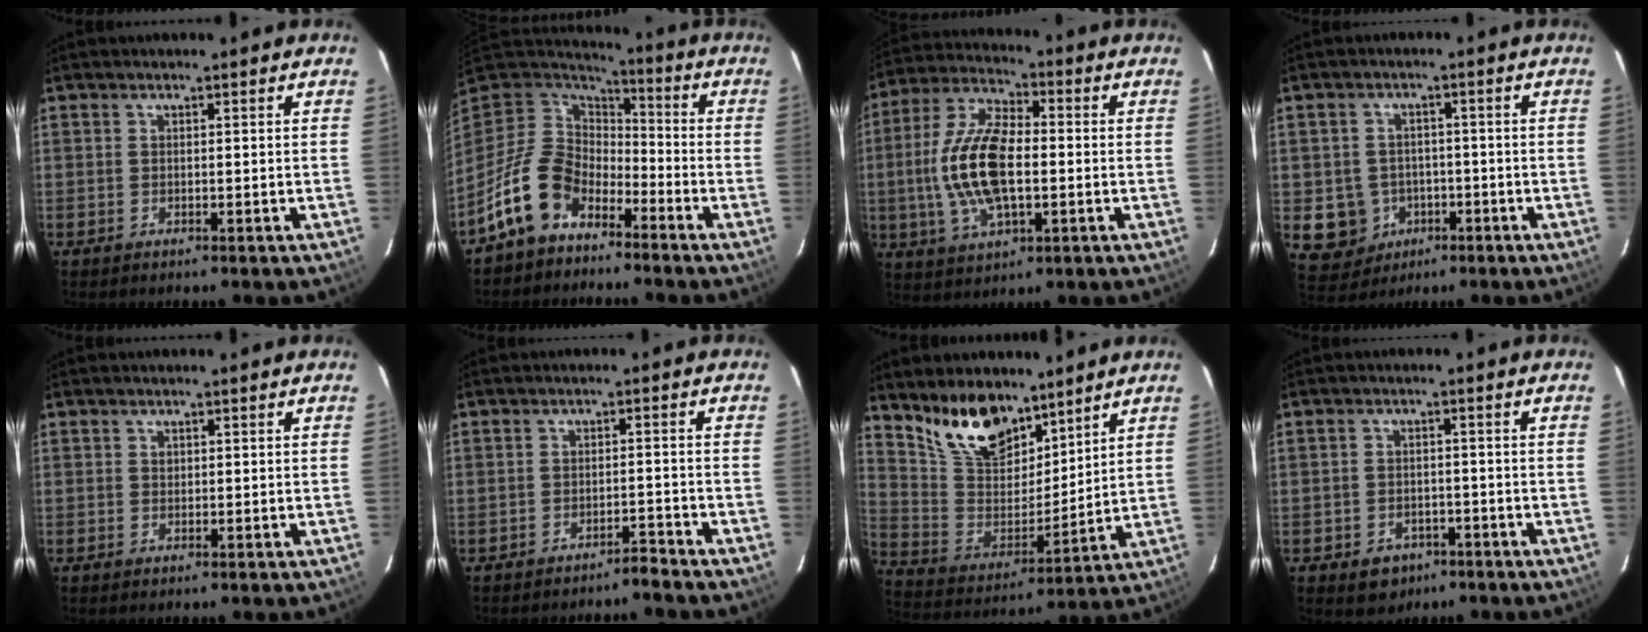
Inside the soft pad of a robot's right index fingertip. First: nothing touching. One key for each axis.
{"total": 13.1, "fx": -8.1, "fy": 8.2, "fz": 6.1, "tx": -0.139, "ty": 0.018, "tz": -0.150}
{"total": 15.7, "fx": -1.3, "fy": 7.2, "fz": 13.9, "tx": -0.289, "ty": 0.007, "tz": -0.025}
{"total": 8.4, "fx": -2.3, "fy": 7.8, "fz": 1.9, "tx": -0.068, "ty": 0.018, "tz": -0.018}
{"total": 0.7, "fx": 0.2, "fy": 0.7, "fz": 0.2, "tx": -0.001, "ty": 0.003, "tz": 0.005}
{"total": 2.6, "fx": -2.6, "fy": -0.1, "fz": 0.4, "tx": -0.014, "ty": 0.005, "tz": -0.036}
{"total": 15.4, "fx": 11.1, "fy": 7.4, "fz": 7.6, "tx": -0.162, "ty": 0.013, "tz": 0.223}
{"total": 5.5, "fx": -3.0, "fy": 4.3, "fz": 1.6, "tx": -0.042, "ty": 0.008, "tz": -0.031}